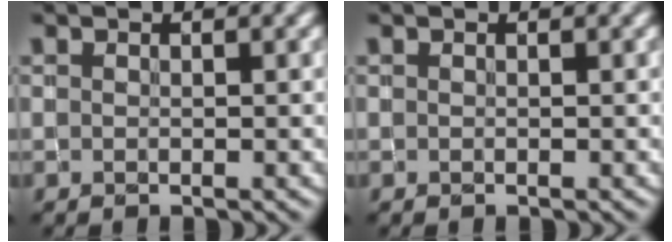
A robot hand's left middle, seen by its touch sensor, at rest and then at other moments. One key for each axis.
{"total": 0.0}